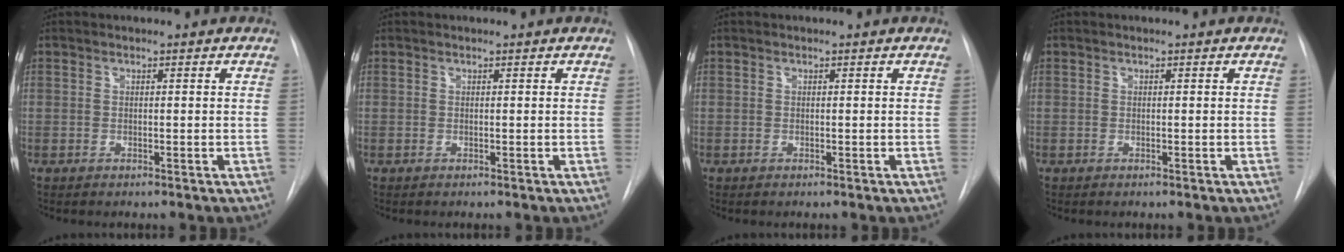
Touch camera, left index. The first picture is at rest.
{"total": 0.0}
{"total": 0.0}
{"total": 0.0}